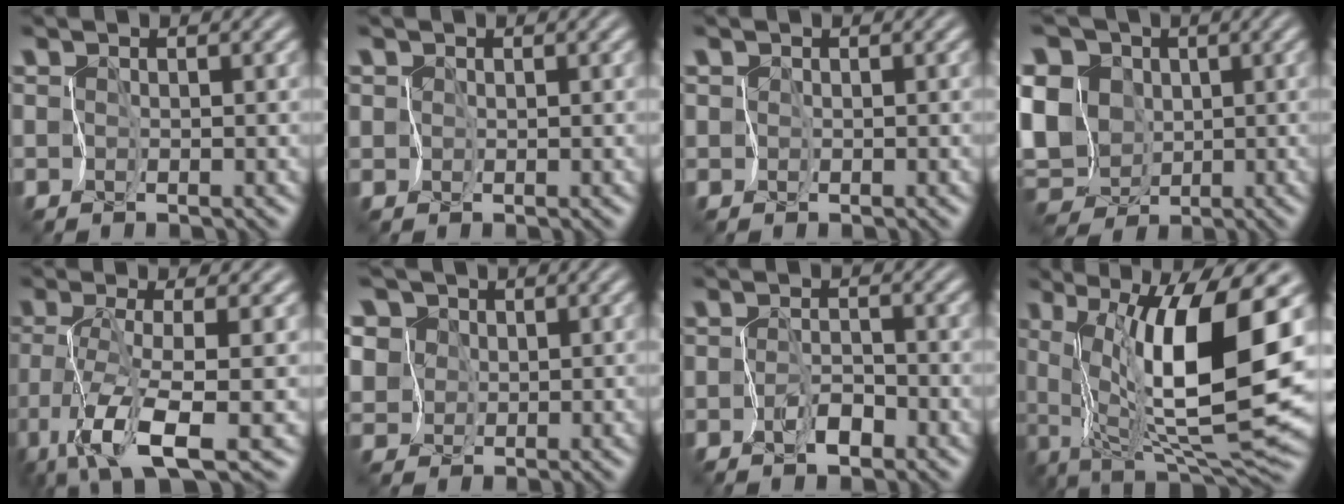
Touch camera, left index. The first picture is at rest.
{"total": 2.0, "force": [1.1, 1.5, 0.7], "torque": [-0.010, 0.012, 0.006]}
{"total": 1.2, "force": [0.6, 1.0, 0.3], "torque": [0.002, 0.012, -0.002]}
{"total": 11.7, "force": [-0.1, 9.9, 6.3], "torque": [-0.119, 0.023, -0.031]}
{"total": 6.7, "force": [-3.0, 0.7, 6.0], "torque": [-0.125, -0.008, -0.057]}
{"total": 9.5, "force": [4.8, 7.1, 4.2], "torque": [-0.105, 0.035, 0.054]}
{"total": 1.6, "force": [-1.3, 0.4, 0.9], "torque": [-0.018, 0.002, -0.026]}
{"total": 12.0, "force": [2.2, 2.5, 11.5], "torque": [-0.194, -0.016, 0.047]}